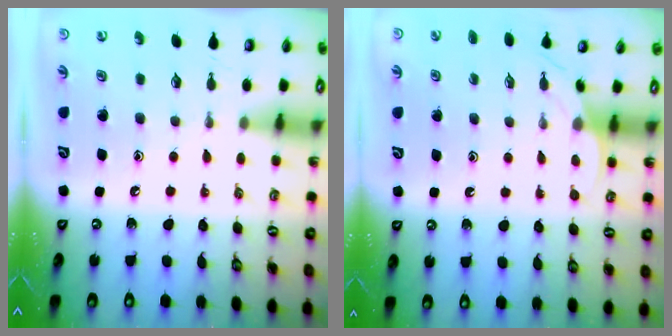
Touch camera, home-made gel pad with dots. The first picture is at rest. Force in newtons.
{"total": 3.4, "press": 3.4, "slide": 0.2}